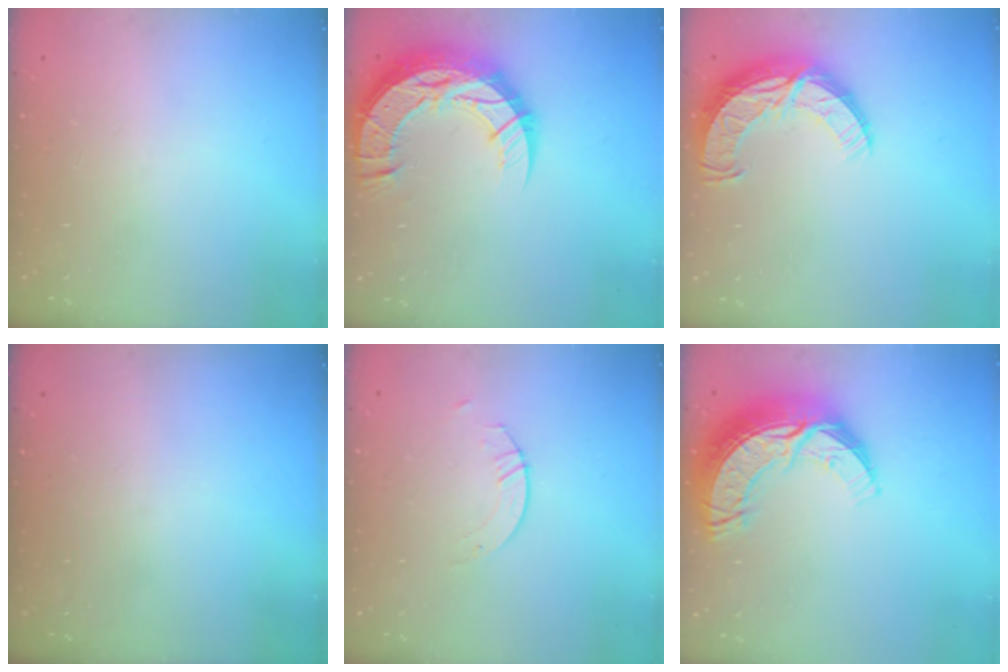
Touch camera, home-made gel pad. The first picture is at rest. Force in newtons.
{"total": 19.2, "press": 19.1, "slide": 1.4}
{"total": 11.7, "press": 11.7, "slide": 0.9}
{"total": 0.0}
{"total": 2.6, "press": 2.6, "slide": 0.2}
{"total": 17.3, "press": 17.2, "slide": 1.2}